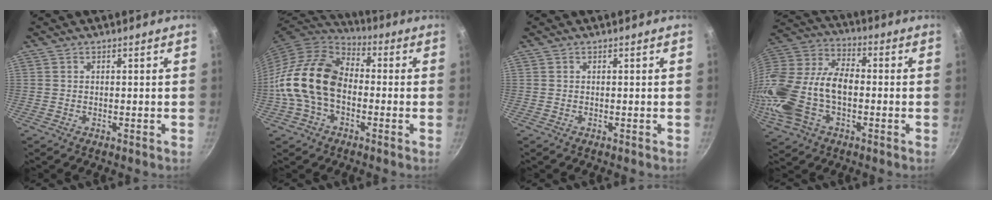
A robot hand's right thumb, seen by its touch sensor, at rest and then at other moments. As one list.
[{"total": 16.7, "force": [-1.9, 11.4, 12.0], "torque": [-0.201, 0.038, -0.051]}, {"total": 0.0}, {"total": 23.2, "force": [-3.8, 14.3, 17.9], "torque": [-0.369, 0.037, -0.081]}]